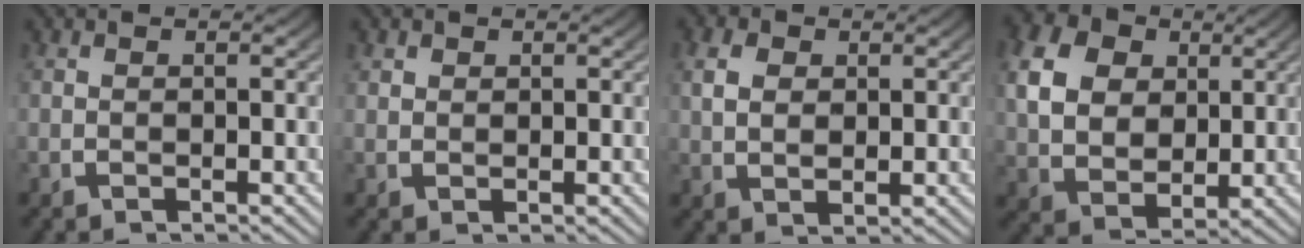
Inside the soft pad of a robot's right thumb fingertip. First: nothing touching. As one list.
[{"total": 1.2, "force": [0.7, 0.8, 0.3], "torque": [-0.007, -0.003, 0.020]}, {"total": 3.3, "force": [1.1, 2.4, 2.1], "torque": [-0.038, -0.009, 0.031]}, {"total": 10.8, "force": [1.9, 8.4, 6.5], "torque": [-0.148, -0.032, 0.045]}]